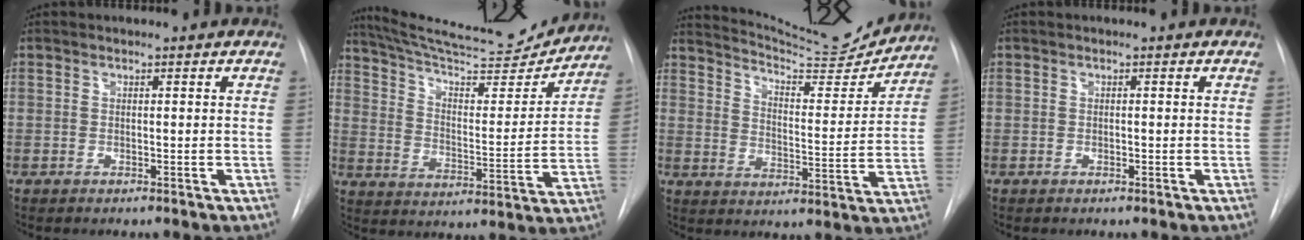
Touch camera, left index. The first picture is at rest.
{"total": 21.4, "force": [20.2, 2.4, 6.7], "torque": [-0.108, -0.037, 0.288]}
{"total": 15.3, "force": [15.0, 0.7, 3.0], "torque": [-0.052, -0.048, 0.207]}
{"total": 0.0}